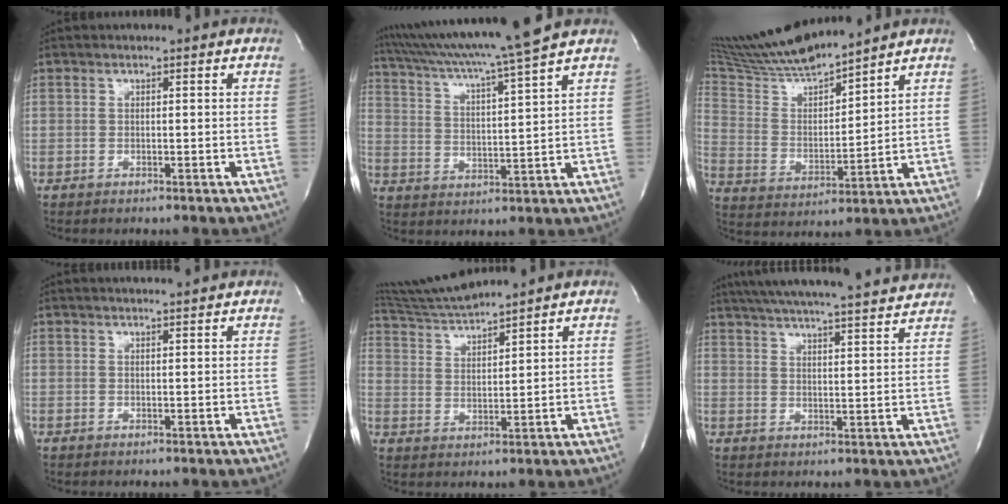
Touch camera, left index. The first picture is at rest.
{"total": 14.9, "force": [13.0, -2.5, 6.9], "torque": [-0.125, -0.014, 0.202]}
{"total": 16.1, "force": [14.9, 0.8, 6.3], "torque": [-0.124, -0.001, 0.280]}
{"total": 4.0, "force": [3.8, 0.0, 1.4], "torque": [-0.018, 0.016, 0.043]}
{"total": 7.6, "force": [7.3, -1.3, 1.7], "torque": [-0.047, 0.007, 0.150]}
{"total": 23.8, "force": [21.8, 2.2, 9.4], "torque": [-0.161, 0.002, 0.286]}